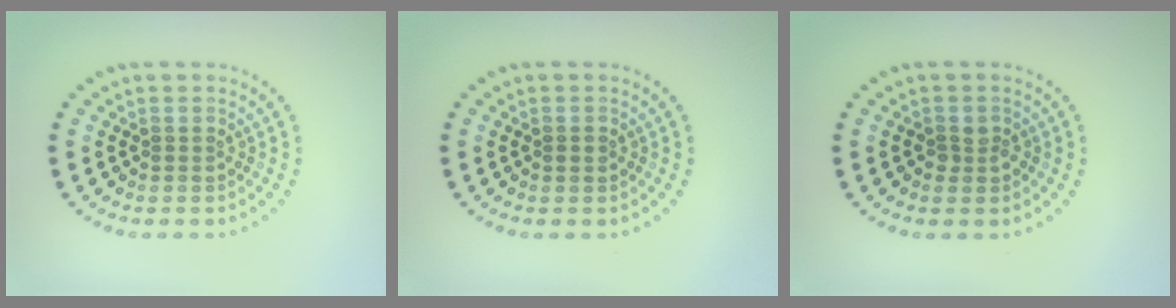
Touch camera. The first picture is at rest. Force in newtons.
{"total": 0.7, "press": 0.7, "slide": 0.0}
{"total": 0.9, "press": 0.9, "slide": 0.3}